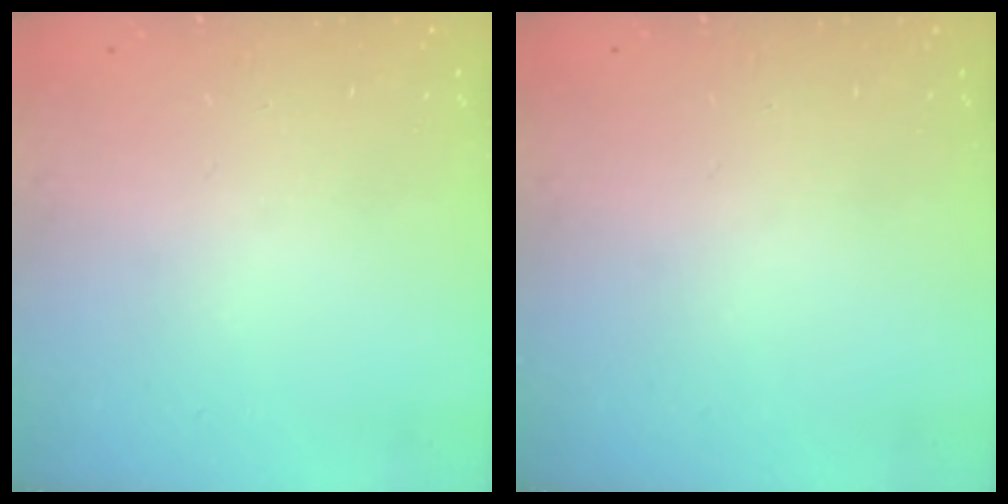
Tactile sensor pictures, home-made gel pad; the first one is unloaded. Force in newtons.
{"total": 0.0}